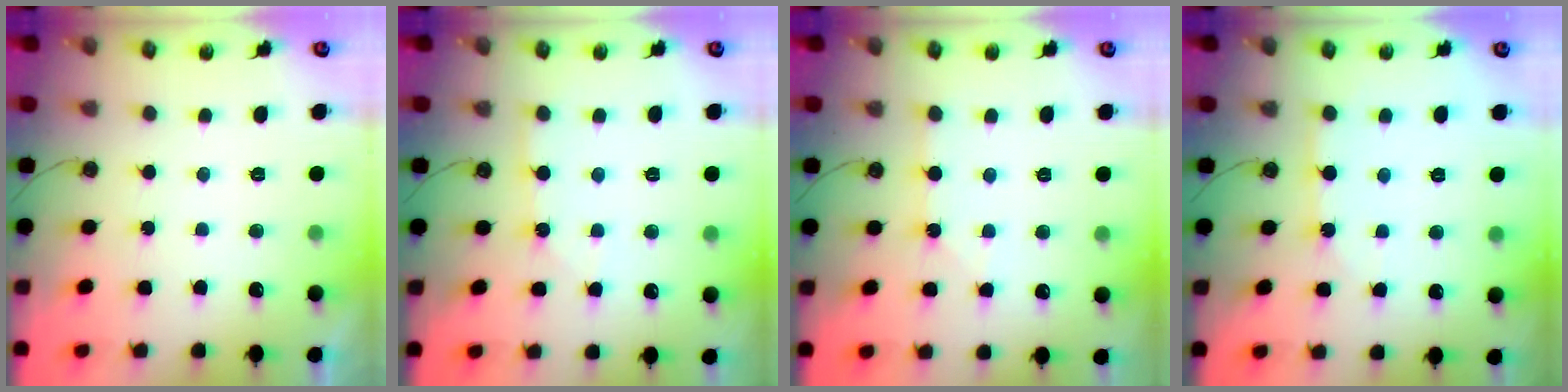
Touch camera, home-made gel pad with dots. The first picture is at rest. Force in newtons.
{"total": 4.9, "press": 4.9, "slide": 0.6}
{"total": 1.7, "press": 1.7, "slide": 0.3}
{"total": 4.2, "press": 4.2, "slide": 0.2}